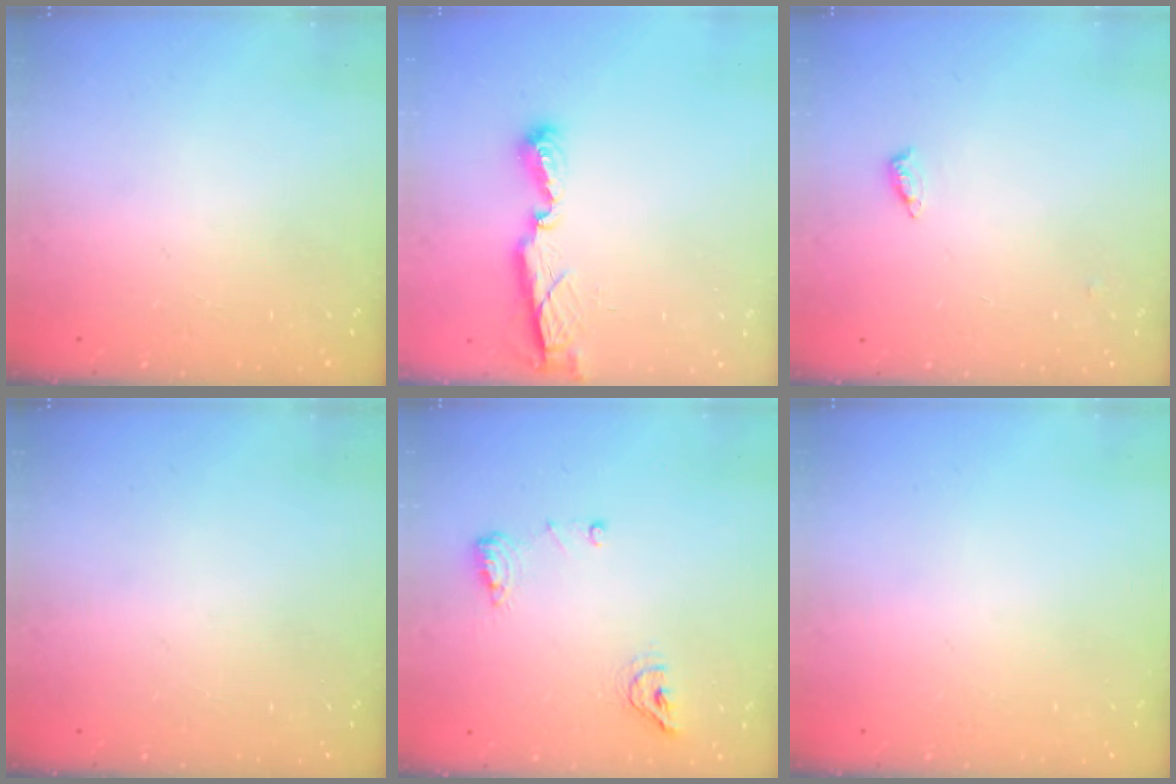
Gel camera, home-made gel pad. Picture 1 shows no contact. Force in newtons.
{"total": 7.7, "press": 7.7, "slide": 0.2}
{"total": 4.4, "press": 4.1, "slide": 1.4}
{"total": 0.0}
{"total": 8.2, "press": 8.1, "slide": 1.5}
{"total": 0.0}